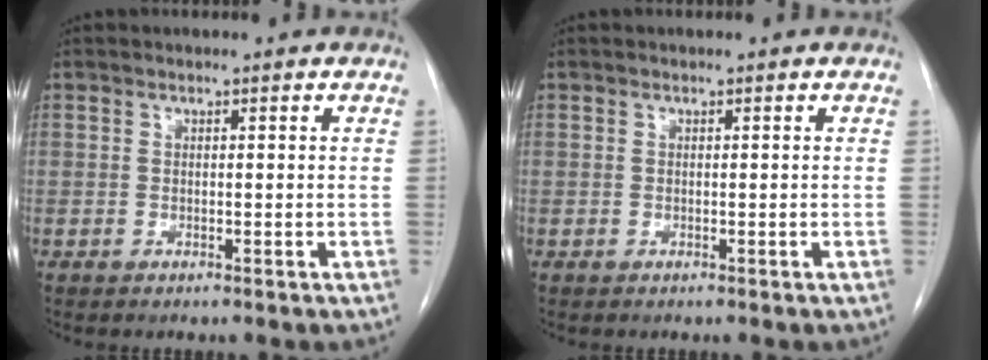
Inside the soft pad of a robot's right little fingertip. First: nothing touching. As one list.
[{"total": 0.0}]